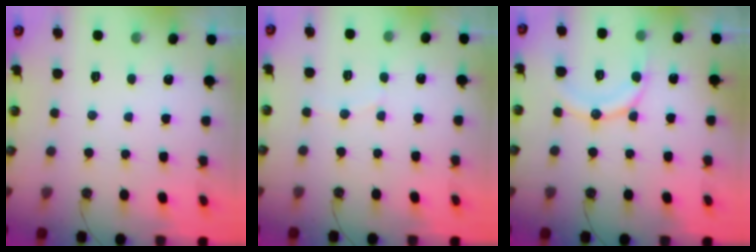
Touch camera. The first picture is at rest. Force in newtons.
{"total": 4.0, "press": 4.0, "slide": 0.5}
{"total": 12.7, "press": 12.6, "slide": 1.4}